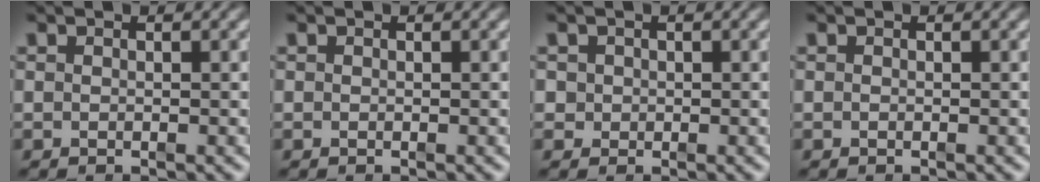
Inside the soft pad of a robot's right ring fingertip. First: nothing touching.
{"total": 0.0}
{"total": 2.8, "force": [0.3, 2.7, 0.8], "torque": [-0.030, -0.007, 0.005]}
{"total": 0.0}